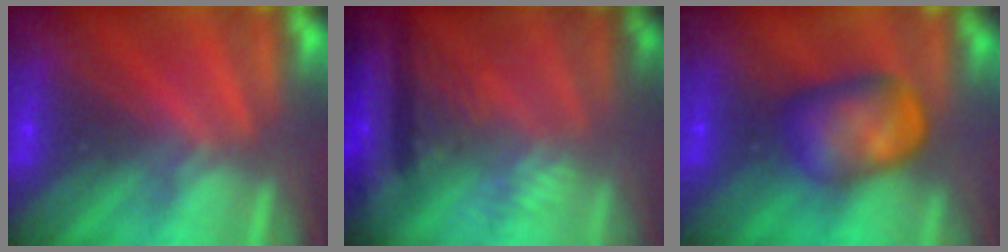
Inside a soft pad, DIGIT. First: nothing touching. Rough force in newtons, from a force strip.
{"total": 9.2}
{"total": 8.0}